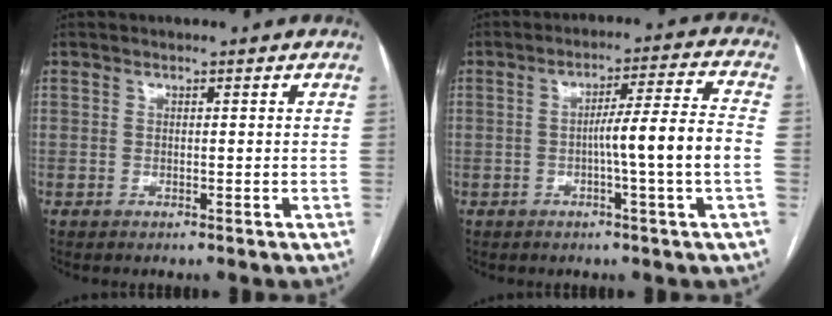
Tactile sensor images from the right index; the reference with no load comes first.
{"total": 9.2, "force": [-1.6, -1.2, 9.0], "torque": [-0.141, 0.009, -0.026]}